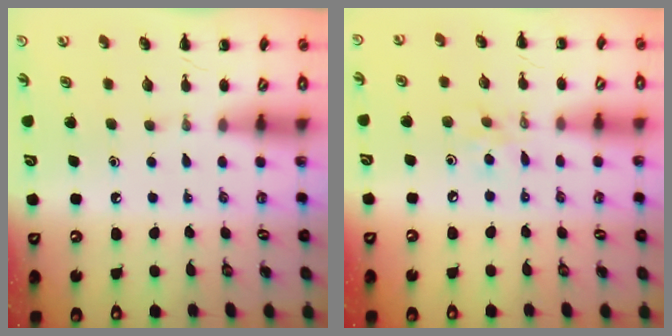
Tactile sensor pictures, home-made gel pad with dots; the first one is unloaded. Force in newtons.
{"total": 3.7, "press": 3.6, "slide": 0.8}